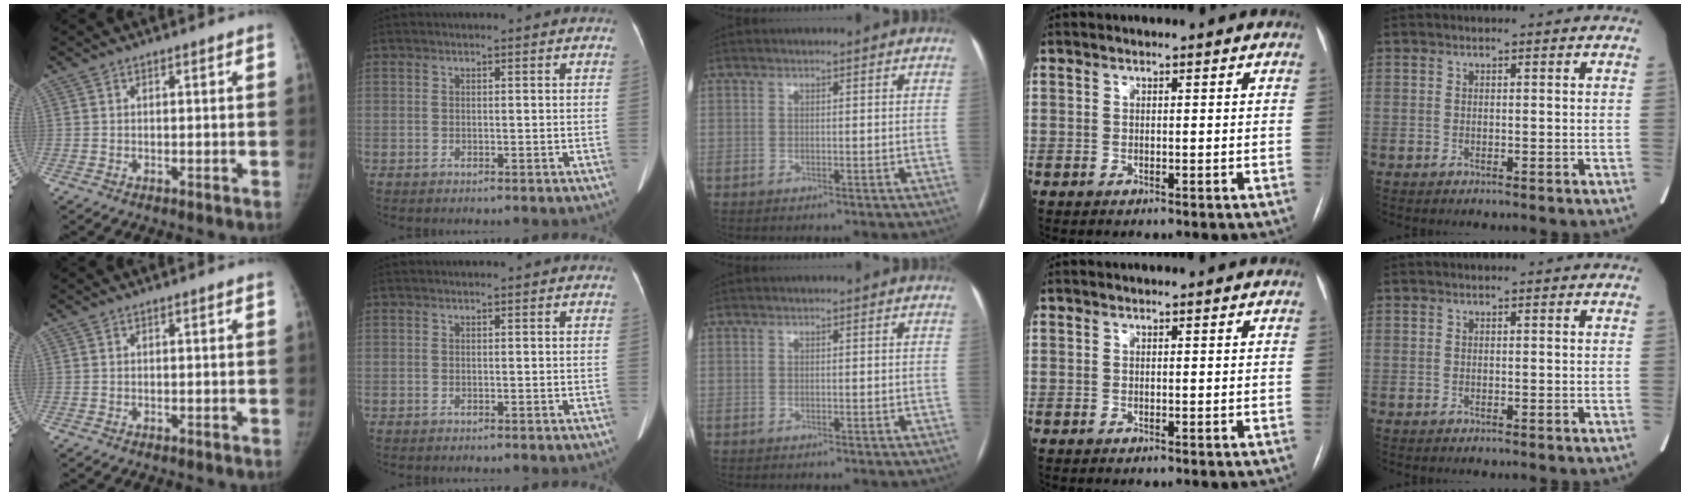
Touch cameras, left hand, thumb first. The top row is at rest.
{}